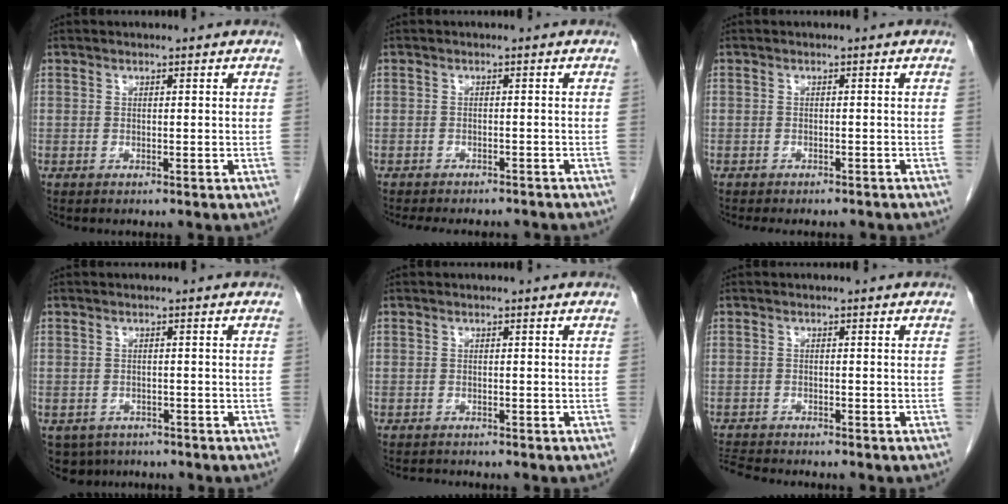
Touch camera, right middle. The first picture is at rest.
{"total": 9.2, "force": [-8.2, 2.8, 3.1], "torque": [-0.050, -0.004, -0.100]}
{"total": 5.7, "force": [-5.0, 1.9, 1.9], "torque": [-0.022, -0.005, -0.063]}
{"total": 4.8, "force": [-3.4, 3.3, 0.8], "torque": [-0.011, 0.001, -0.047]}
{"total": 1.5, "force": [-1.4, 0.3, 0.0], "torque": [-0.005, -0.007, -0.022]}
{"total": 4.8, "force": [-4.7, 0.2, 1.1], "torque": [-0.023, -0.017, -0.080]}